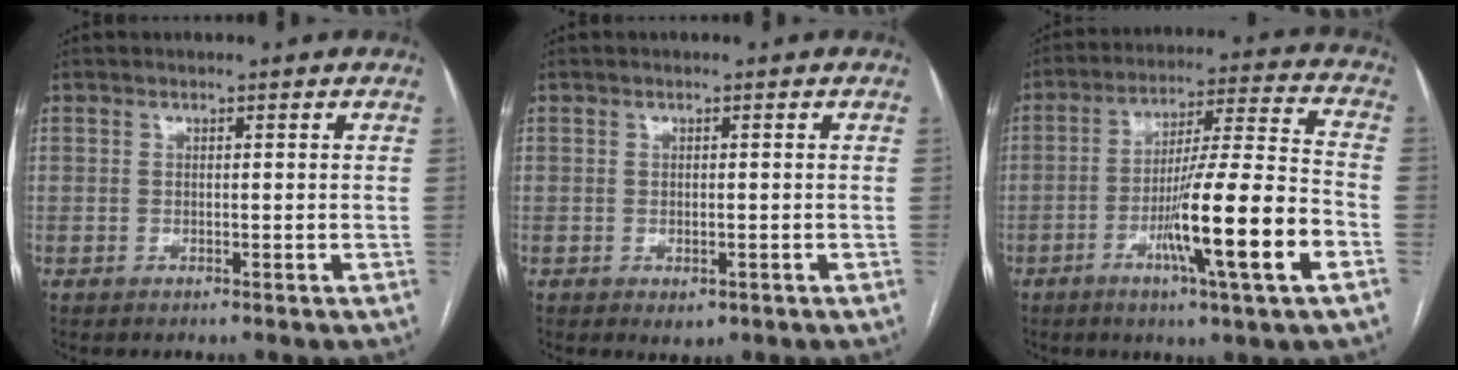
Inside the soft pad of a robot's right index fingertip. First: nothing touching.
{"total": 1.9, "force": [-0.8, 1.1, 1.4], "torque": [-0.018, -0.002, -0.002]}
{"total": 16.2, "force": [-5.9, -0.4, 15.1], "torque": [-0.258, -0.009, -0.099]}